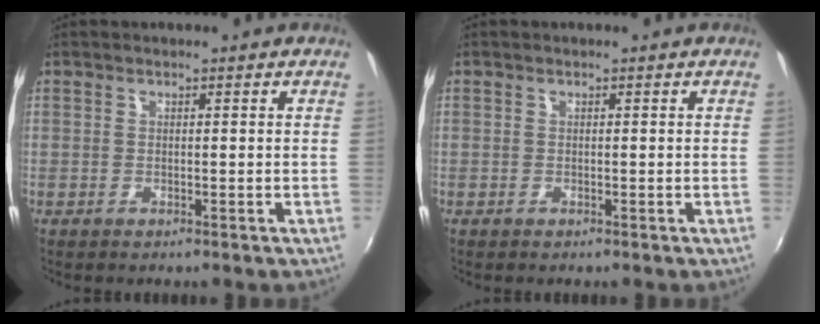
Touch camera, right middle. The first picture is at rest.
{"total": 0.0}